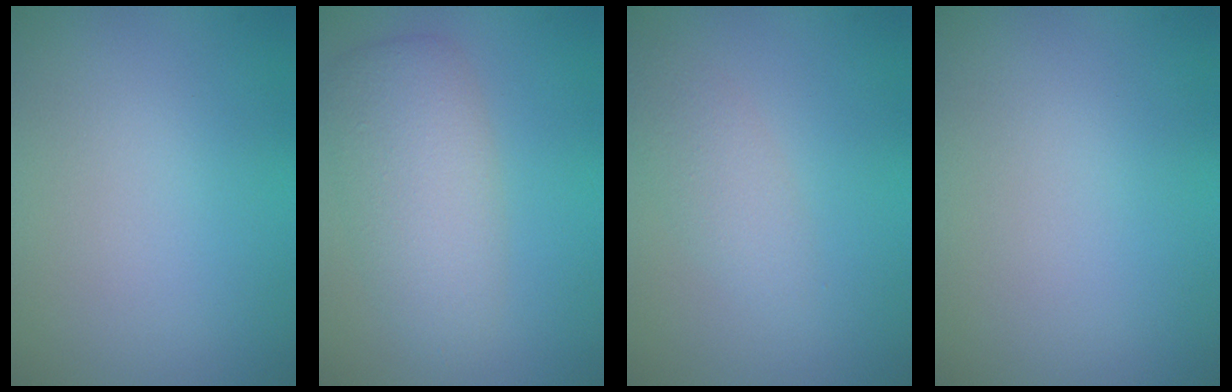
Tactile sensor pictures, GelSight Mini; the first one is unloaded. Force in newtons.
{"total": 5.0, "press": 5.0, "slide": 0.2}
{"total": 2.1, "press": 2.1, "slide": 0.1}
{"total": 0.0}